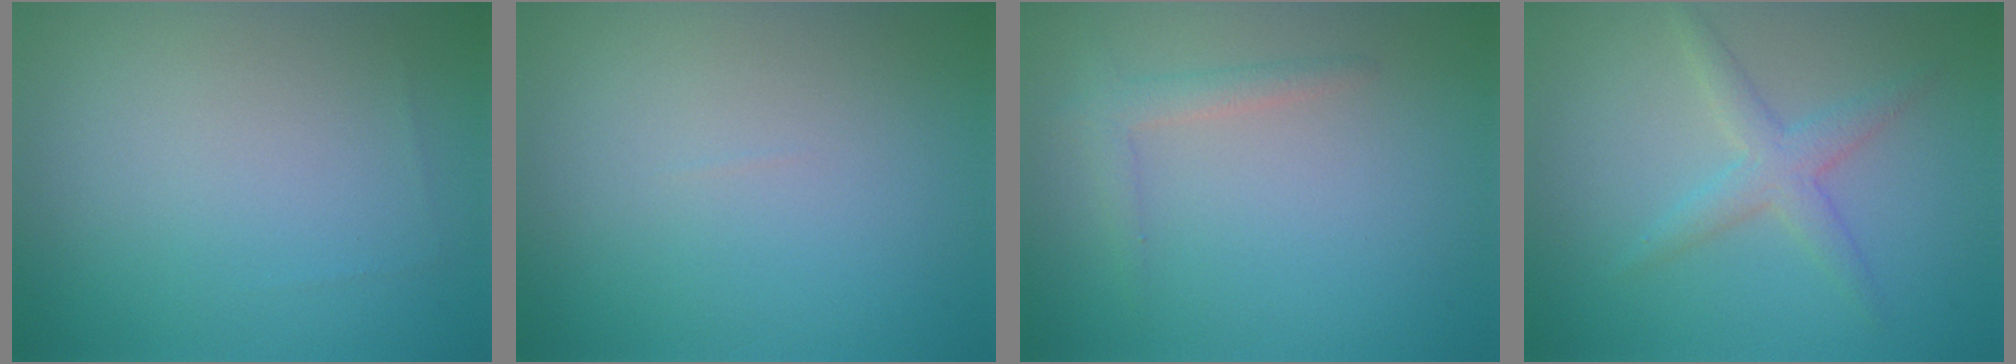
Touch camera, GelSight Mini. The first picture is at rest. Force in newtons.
{"total": 0.0}
{"total": 1.6, "press": 1.6, "slide": 0.0}
{"total": 2.6, "press": 2.6, "slide": 0.1}